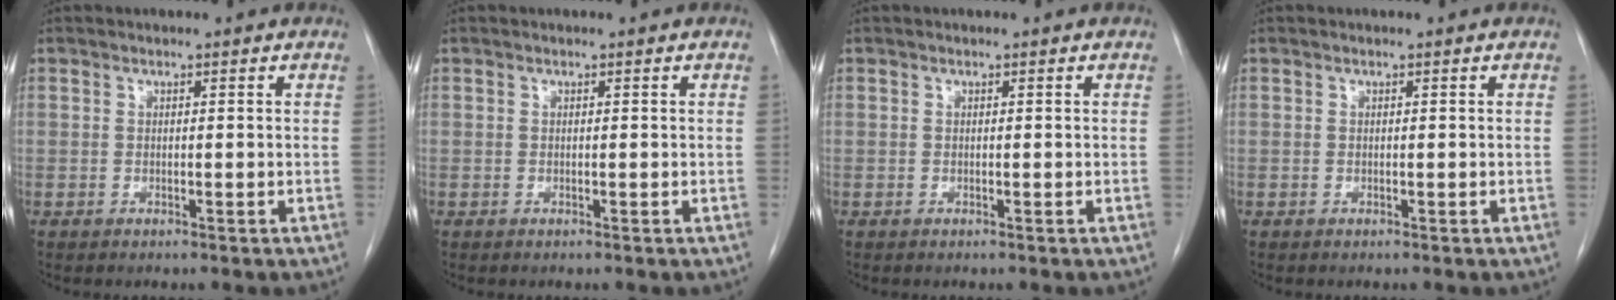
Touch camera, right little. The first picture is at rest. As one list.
[{"total": 0.0}, {"total": 0.0}, {"total": 0.0}]